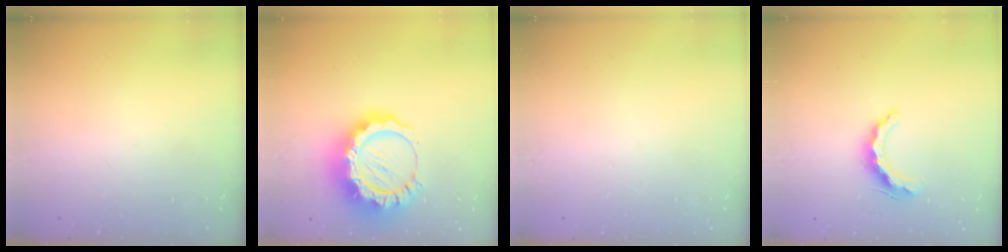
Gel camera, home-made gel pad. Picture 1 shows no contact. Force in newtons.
{"total": 17.5, "press": 17.4, "slide": 1.7}
{"total": 0.0}
{"total": 8.8, "press": 8.7, "slide": 0.4}